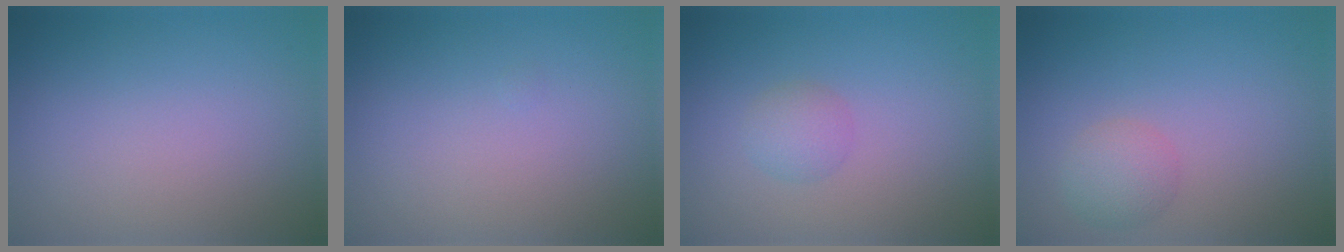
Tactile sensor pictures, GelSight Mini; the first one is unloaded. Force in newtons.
{"total": 0.0}
{"total": 1.5, "press": 1.5, "slide": 0.0}
{"total": 2.1, "press": 2.1, "slide": 0.1}